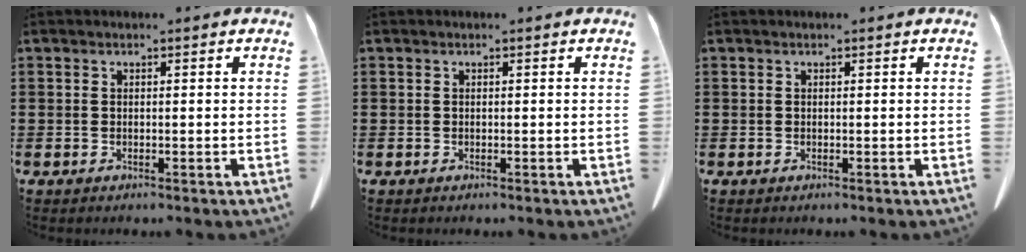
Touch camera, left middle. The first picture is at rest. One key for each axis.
{"total": 0.0}
{"total": 0.0}